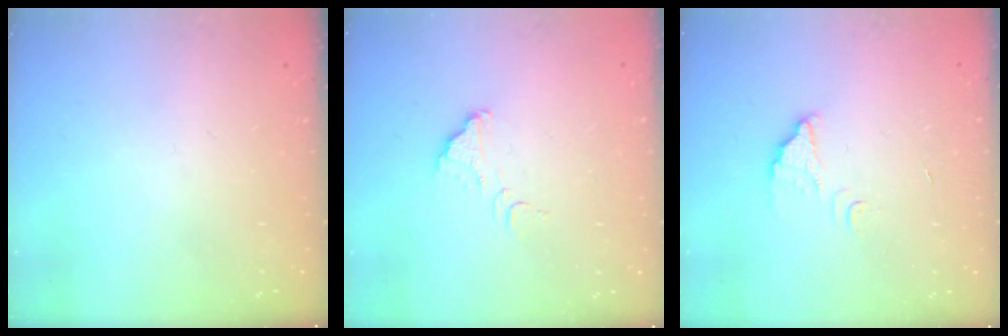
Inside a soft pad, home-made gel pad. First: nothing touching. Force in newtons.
{"total": 2.7, "press": 2.7, "slide": 0.2}
{"total": 2.9, "press": 2.9, "slide": 0.2}